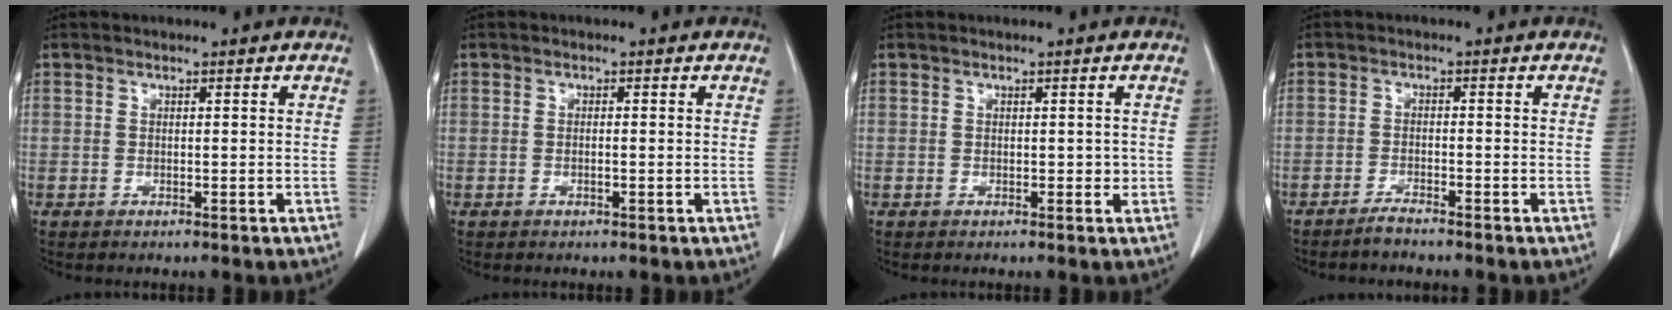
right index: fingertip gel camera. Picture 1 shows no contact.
{"total": 0.7, "force": [-0.3, 0.0, 0.7], "torque": [-0.017, -0.001, -0.003]}
{"total": 1.1, "force": [0.0, 0.8, 0.7], "torque": [-0.005, 0.004, 0.001]}
{"total": 2.0, "force": [-1.9, 0.0, 0.7], "torque": [-0.016, -0.003, -0.036]}